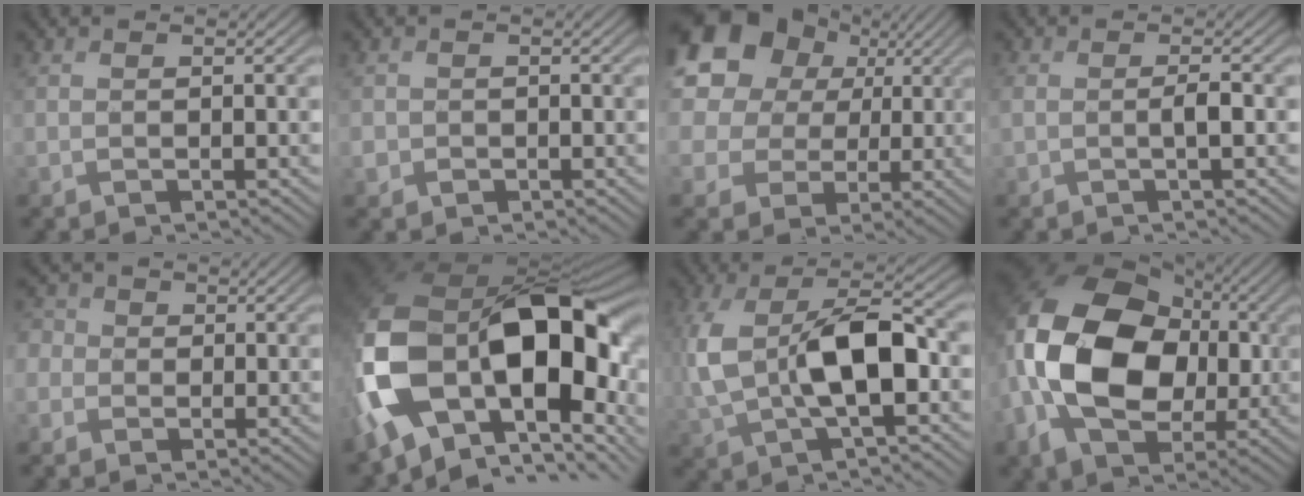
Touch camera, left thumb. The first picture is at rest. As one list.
[{"total": 1.3, "force": [-0.4, 1.2, 0.2], "torque": [-0.004, -0.006, -0.012]}, {"total": 18.3, "force": [7.5, 14.7, 7.9], "torque": [-0.238, 0.043, 0.132]}, {"total": 2.0, "force": [-0.2, 0.7, 1.8], "torque": [-0.041, 0.002, -0.005]}, {"total": 4.1, "force": [0.3, 3.9, 1.3], "torque": [-0.050, 0.011, -0.012]}, {"total": 21.7, "force": [-0.5, 14.9, 15.7], "torque": [-0.364, -0.063, 0.037]}, {"total": 10.7, "force": [-0.1, 5.2, 9.3], "torque": [-0.209, -0.001, 0.004]}, {"total": 18.0, "force": [-0.2, 12.8, 12.6], "torque": [-0.263, 0.008, -0.015]}]